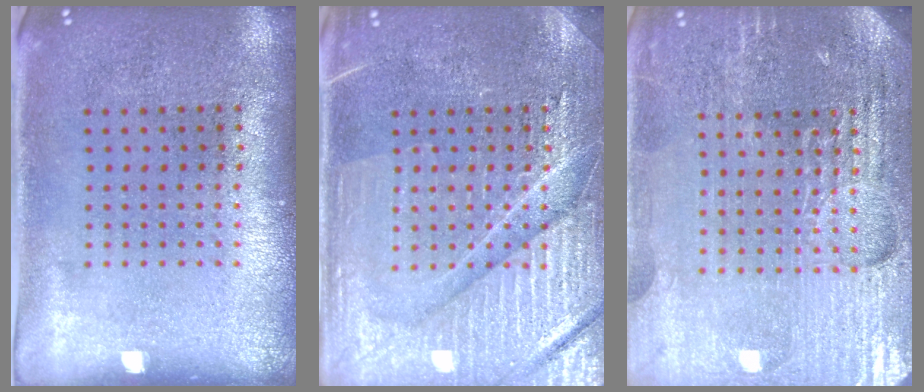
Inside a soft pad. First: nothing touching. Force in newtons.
{"total": 4.3, "press": 4.2, "slide": 0.5}
{"total": 4.9, "press": 4.6, "slide": 1.8}